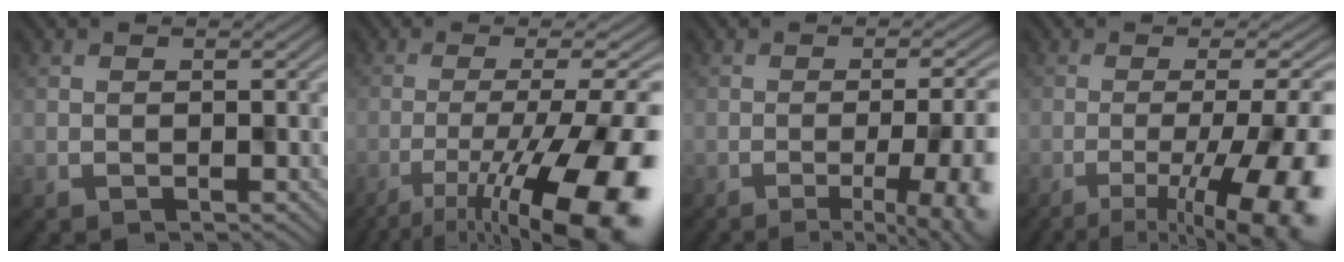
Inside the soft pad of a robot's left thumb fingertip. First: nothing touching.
{"total": 15.9, "force": [-8.1, 4.4, 13.0], "torque": [-0.170, -0.008, -0.119]}
{"total": 10.5, "force": [-3.3, 3.6, 9.3], "torque": [-0.080, 0.001, -0.042]}
{"total": 13.4, "force": [-5.4, 3.7, 11.7], "torque": [-0.145, -0.011, -0.069]}